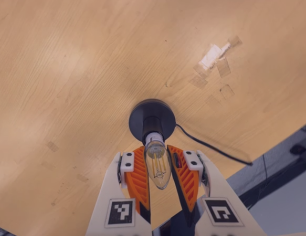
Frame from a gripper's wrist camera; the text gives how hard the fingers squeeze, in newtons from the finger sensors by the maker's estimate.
{"total": 12.7, "left": 12.7, "right": 12.7}